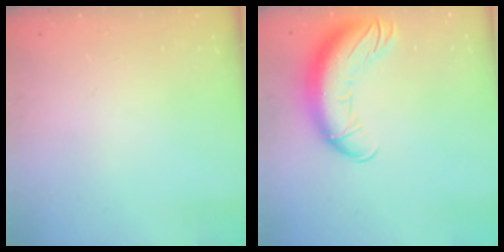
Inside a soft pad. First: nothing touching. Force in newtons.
{"total": 17.1, "press": 16.7, "slide": 3.7}